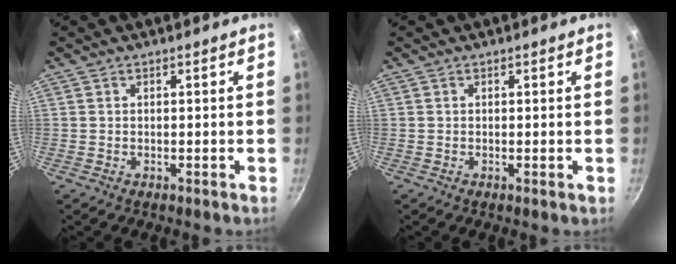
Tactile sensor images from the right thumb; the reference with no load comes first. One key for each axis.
{"total": 0.0}